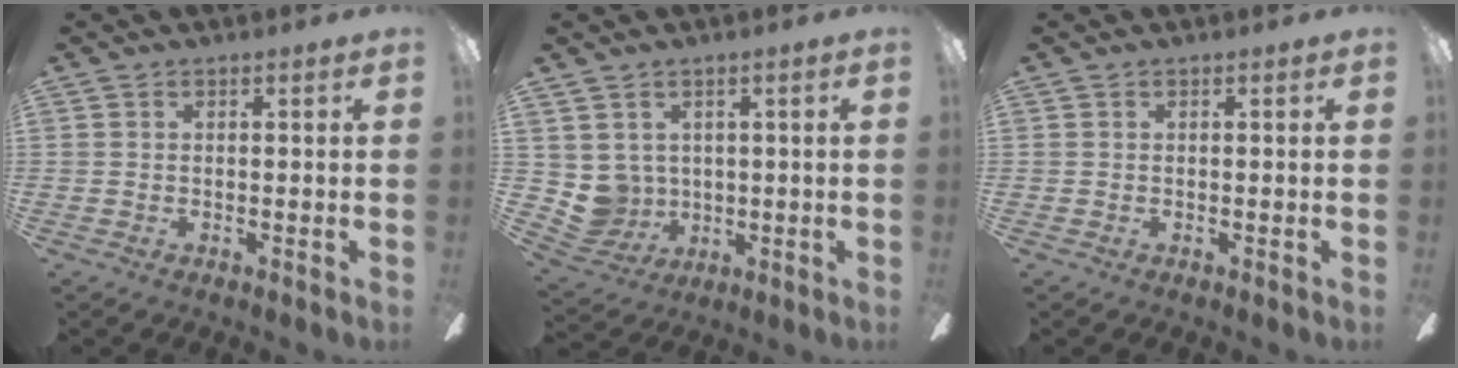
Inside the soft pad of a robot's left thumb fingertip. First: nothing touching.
{"total": 6.4, "force": [2.3, 5.9, 0.8], "torque": [-0.062, -0.018, 0.050]}
{"total": 0.0}